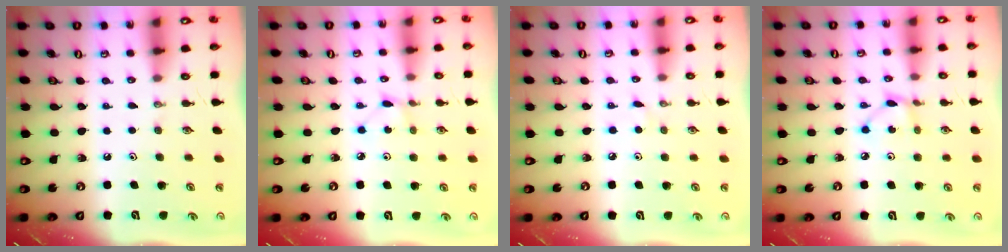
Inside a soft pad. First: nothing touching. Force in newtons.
{"total": 0.9, "press": 0.9, "slide": 0.1}
{"total": 2.1, "press": 2.1, "slide": 0.3}
{"total": 3.9, "press": 3.9, "slide": 0.2}